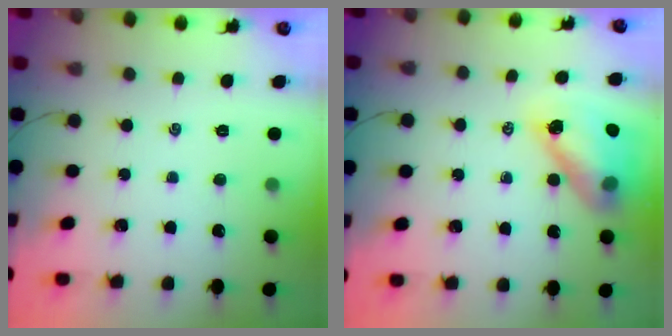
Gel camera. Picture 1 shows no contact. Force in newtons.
{"total": 13.2, "press": 12.7, "slide": 3.7}